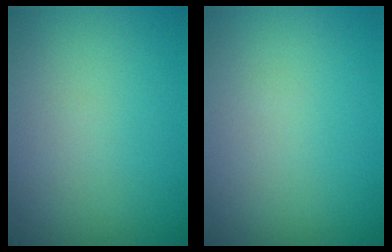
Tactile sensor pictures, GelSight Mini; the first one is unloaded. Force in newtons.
{"total": 0.0}